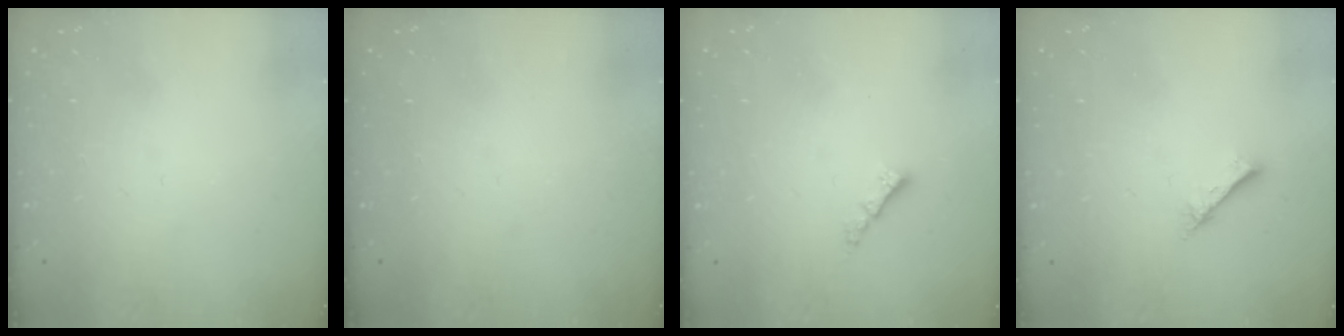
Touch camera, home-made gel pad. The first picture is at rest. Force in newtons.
{"total": 0.0}
{"total": 1.8, "press": 1.8, "slide": 0.2}
{"total": 2.4, "press": 2.4, "slide": 0.3}